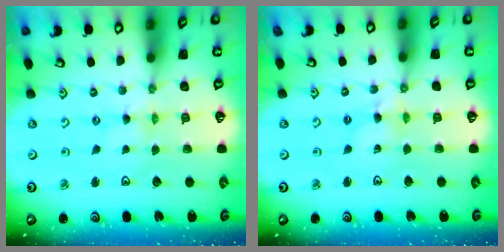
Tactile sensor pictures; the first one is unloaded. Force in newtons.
{"total": 4.5, "press": 4.5, "slide": 0.3}